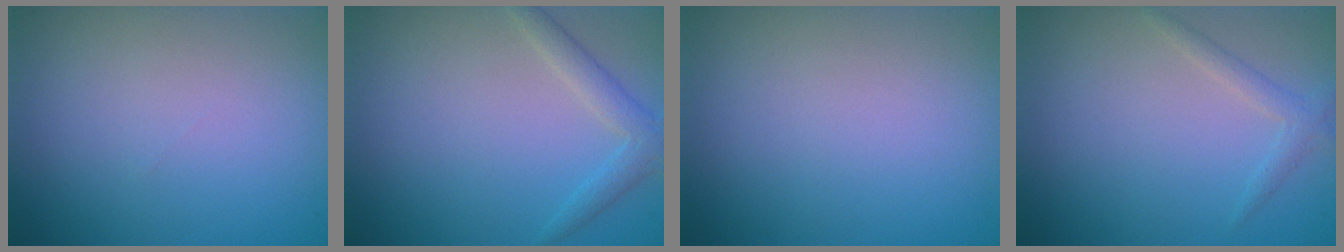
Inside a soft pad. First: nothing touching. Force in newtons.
{"total": 2.2, "press": 2.2, "slide": 0.1}
{"total": 0.0}
{"total": 1.4, "press": 1.4, "slide": 0.1}